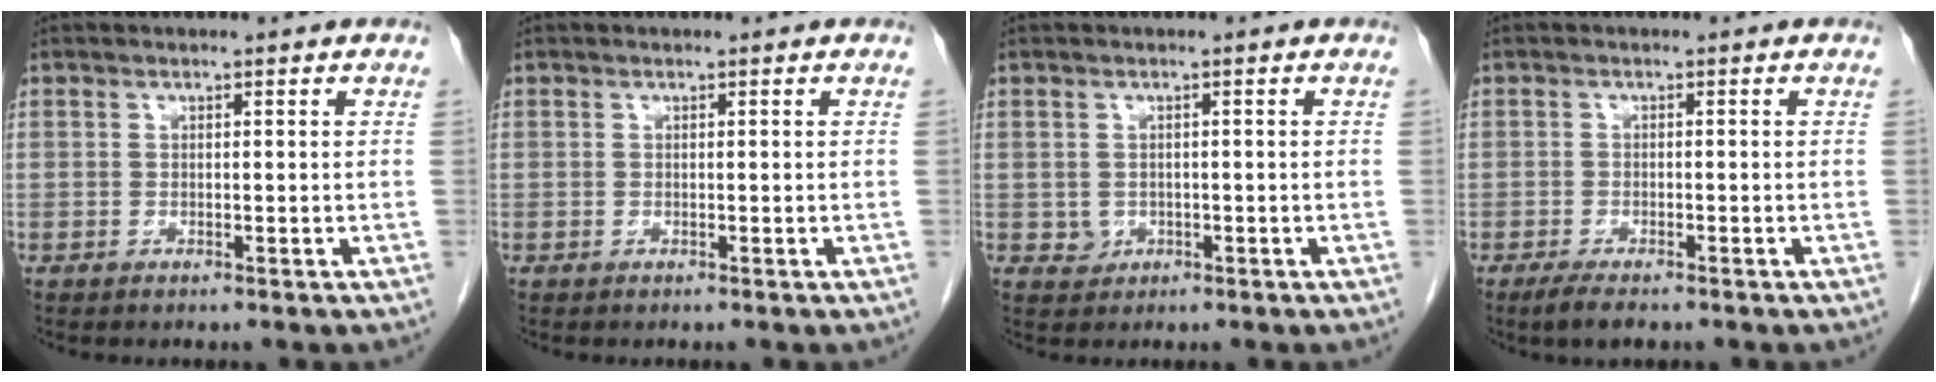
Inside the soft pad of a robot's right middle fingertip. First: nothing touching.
{"total": 0.0}
{"total": 1.6, "force": [-0.3, 1.5, 0.5], "torque": [-0.006, 0.004, 0.001]}
{"total": 3.0, "force": [-2.2, 0.8, 1.9], "torque": [-0.041, -0.006, -0.035]}